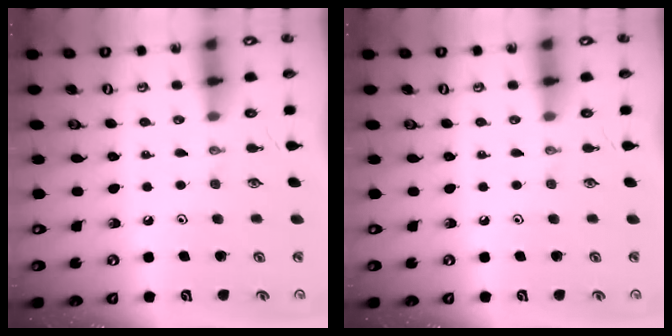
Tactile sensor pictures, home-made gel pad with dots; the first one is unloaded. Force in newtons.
{"total": 0.0}